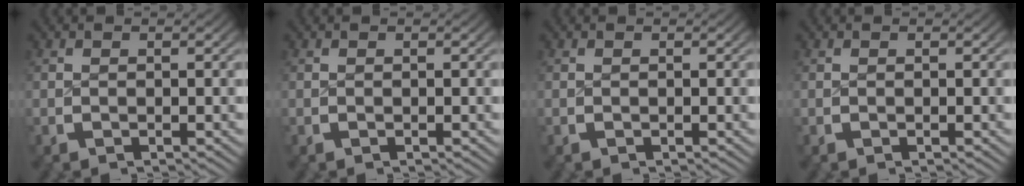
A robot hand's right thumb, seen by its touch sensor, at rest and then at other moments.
{"total": 0.0}
{"total": 0.0}
{"total": 0.0}